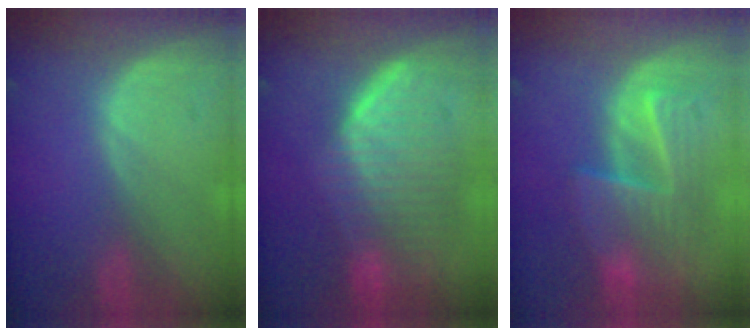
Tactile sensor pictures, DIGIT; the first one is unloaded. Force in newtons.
{"total": 9.9, "press": 8.9, "slide": 4.2}
{"total": 7.7, "press": 7.6, "slide": 1.4}